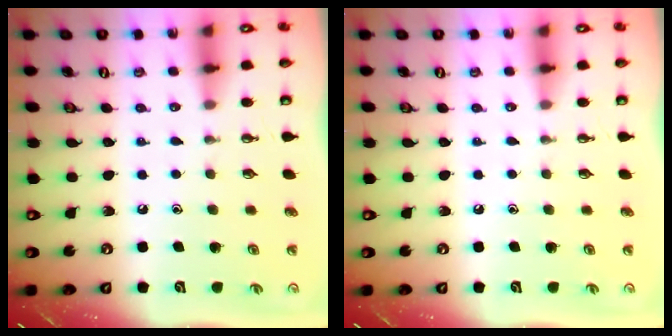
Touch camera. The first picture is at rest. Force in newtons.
{"total": 0.0}